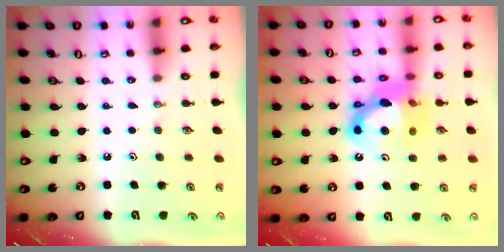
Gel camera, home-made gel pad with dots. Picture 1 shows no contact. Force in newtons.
{"total": 14.3, "press": 14.3, "slide": 1.1}